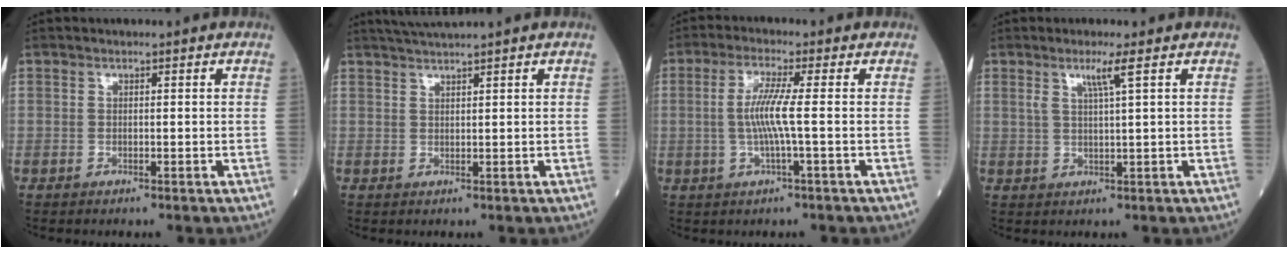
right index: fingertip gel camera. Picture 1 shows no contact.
{"total": 2.8, "force": [2.5, -1.0, 0.7], "torque": [-0.014, 0.008, 0.055]}
{"total": 5.5, "force": [-0.2, -0.5, 5.5], "torque": [-0.115, 0.002, -0.004]}
{"total": 3.3, "force": [1.7, -0.7, 2.7], "torque": [-0.058, -0.001, 0.036]}